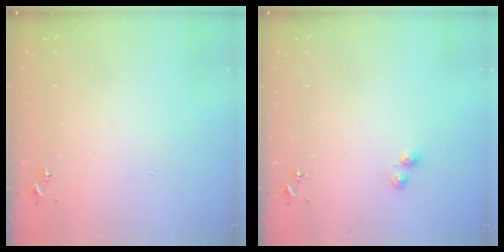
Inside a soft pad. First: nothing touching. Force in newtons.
{"total": 3.8, "press": 3.8, "slide": 0.4}